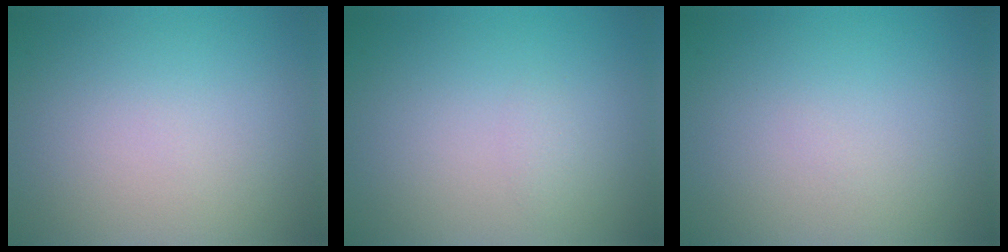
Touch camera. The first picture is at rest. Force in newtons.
{"total": 0.6, "press": 0.6, "slide": 0.0}
{"total": 0.0}